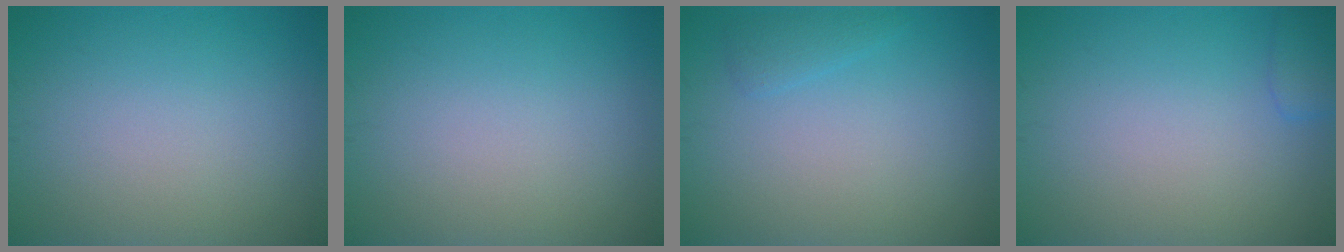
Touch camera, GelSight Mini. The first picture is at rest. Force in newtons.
{"total": 0.0}
{"total": 1.1, "press": 1.1, "slide": 0.1}
{"total": 1.5, "press": 1.5, "slide": 0.1}